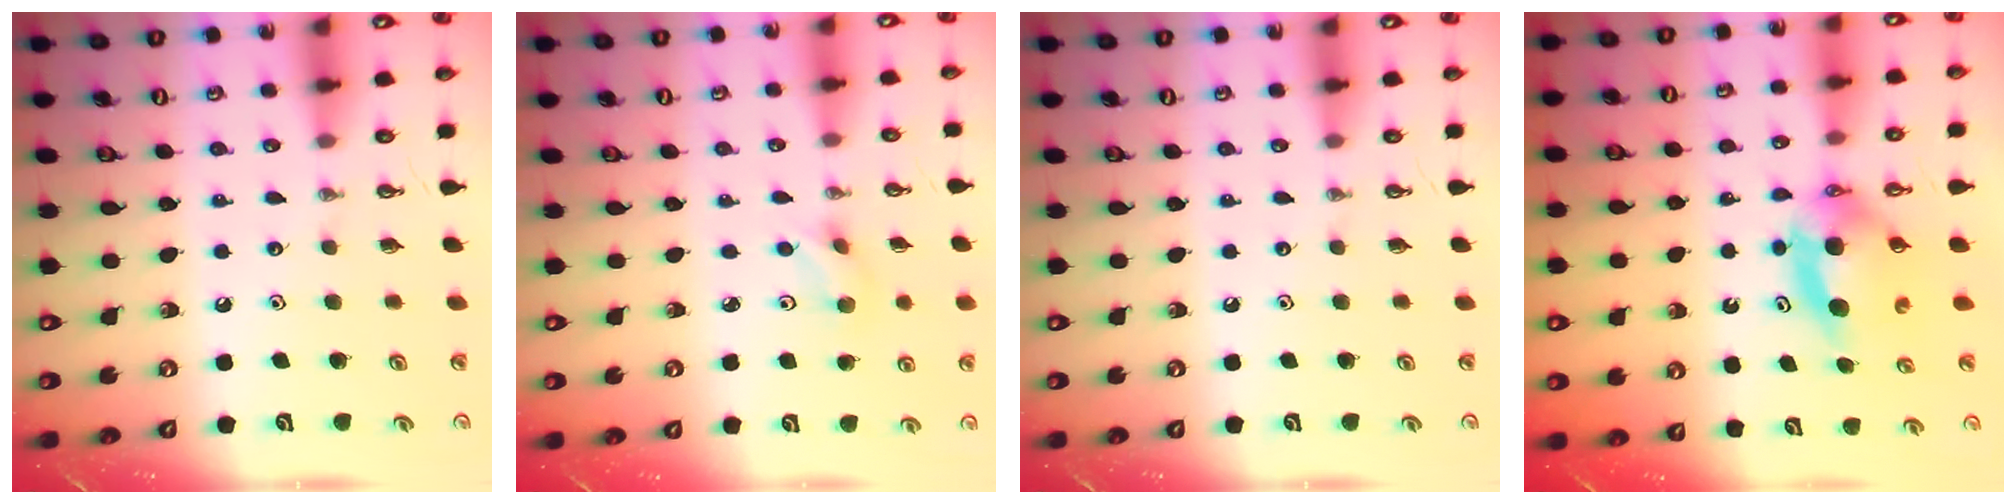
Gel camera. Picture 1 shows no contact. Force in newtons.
{"total": 4.2, "press": 4.1, "slide": 1.0}
{"total": 0.0}
{"total": 8.0, "press": 5.1, "slide": 6.1}